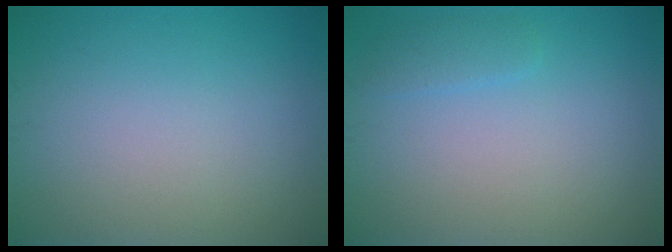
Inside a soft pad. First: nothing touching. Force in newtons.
{"total": 1.2, "press": 1.2, "slide": 0.2}